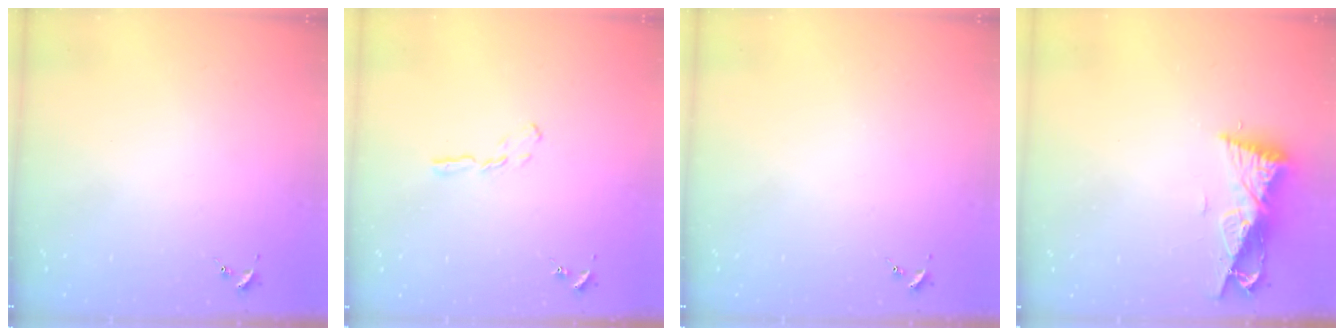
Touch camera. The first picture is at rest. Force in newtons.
{"total": 3.9, "press": 3.9, "slide": 0.4}
{"total": 0.0}
{"total": 9.7, "press": 9.7, "slide": 0.7}